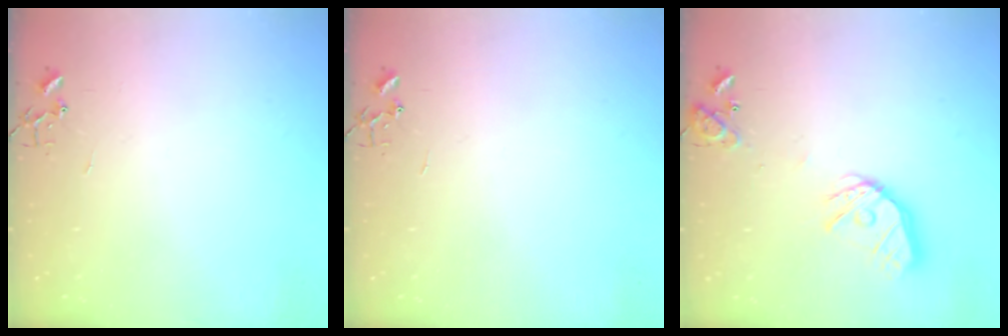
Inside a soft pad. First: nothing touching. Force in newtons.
{"total": 0.0}
{"total": 15.4, "press": 15.3, "slide": 2.1}